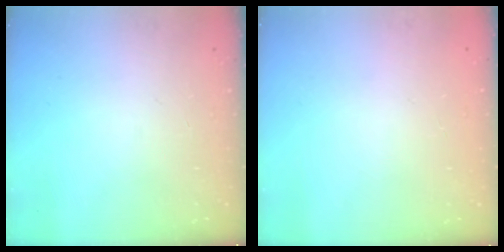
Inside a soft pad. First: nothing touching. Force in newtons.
{"total": 0.0}